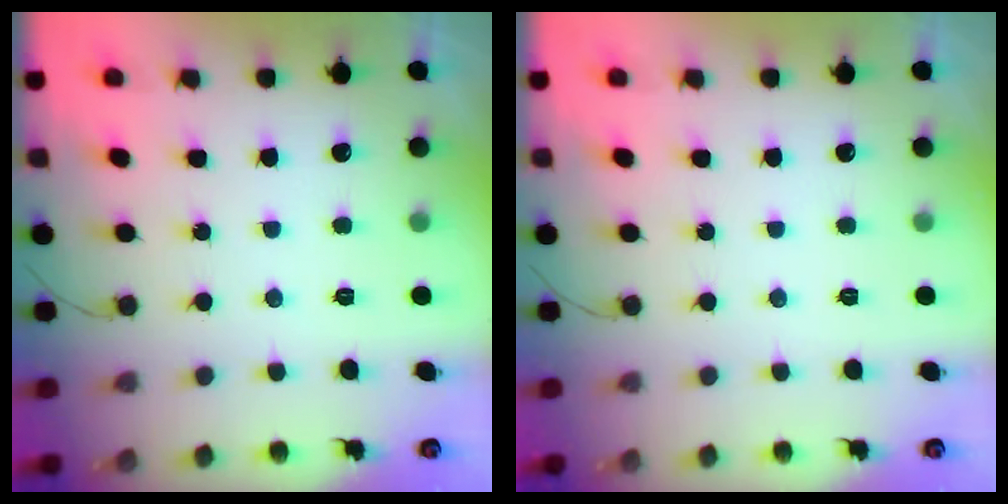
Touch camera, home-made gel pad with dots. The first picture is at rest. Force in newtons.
{"total": 0.0}